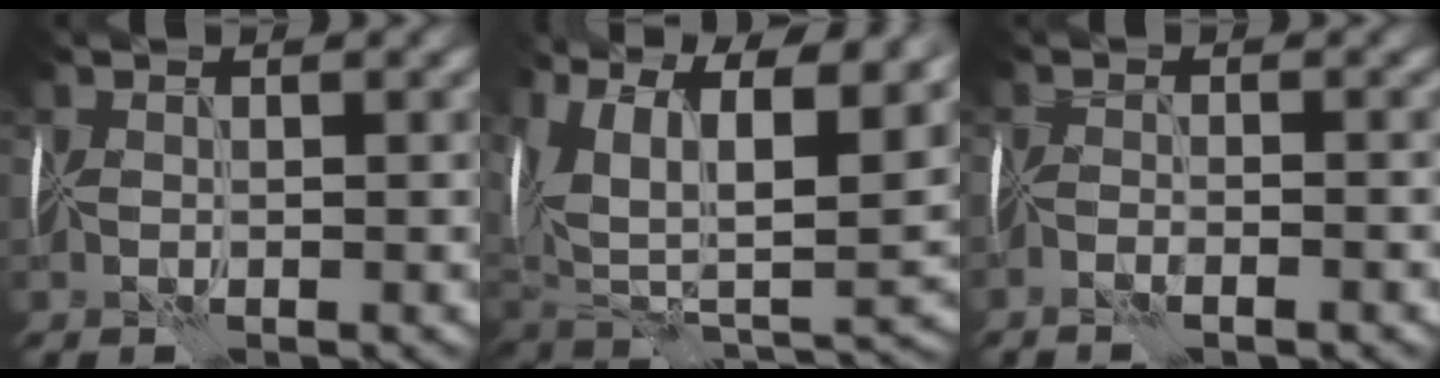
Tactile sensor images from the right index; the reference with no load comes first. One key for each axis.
{"total": 18.1, "fx": 8.4, "fy": 8.9, "fz": 13.3, "tx": -0.229, "ty": 0.040, "tz": 0.146}
{"total": 1.9, "fx": -1.3, "fy": -0.1, "fz": 1.3, "tx": -0.034, "ty": 0.010, "tz": -0.031}